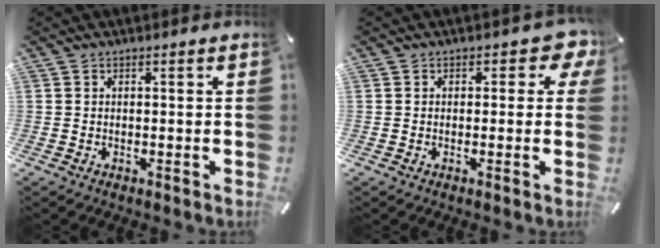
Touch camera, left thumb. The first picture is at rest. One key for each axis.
{"total": 4.6, "fx": 1.3, "fy": 2.8, "fz": 3.4, "tx": -0.038, "ty": 0.000, "tz": 0.016}